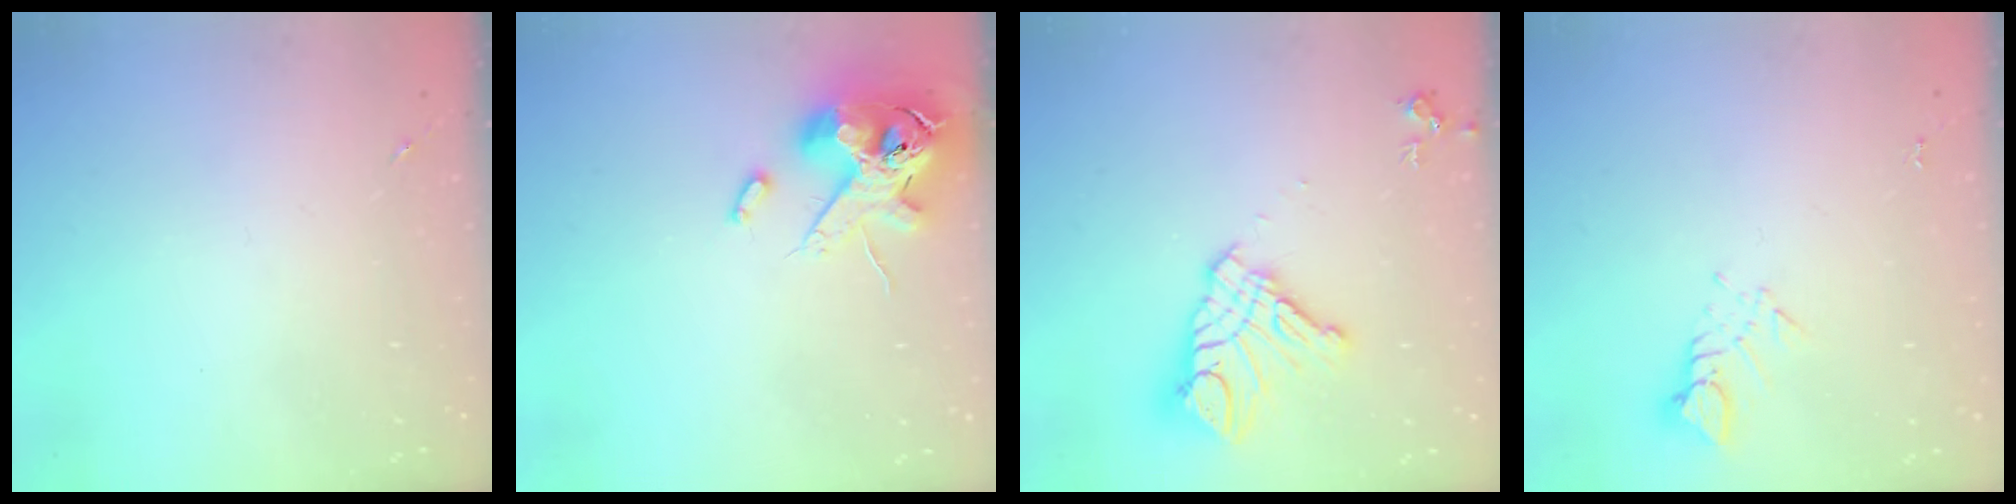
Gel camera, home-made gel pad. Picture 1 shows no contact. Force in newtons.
{"total": 14.2, "press": 14.0, "slide": 2.3}
{"total": 14.6, "press": 14.5, "slide": 1.3}
{"total": 3.2, "press": 3.2, "slide": 0.2}